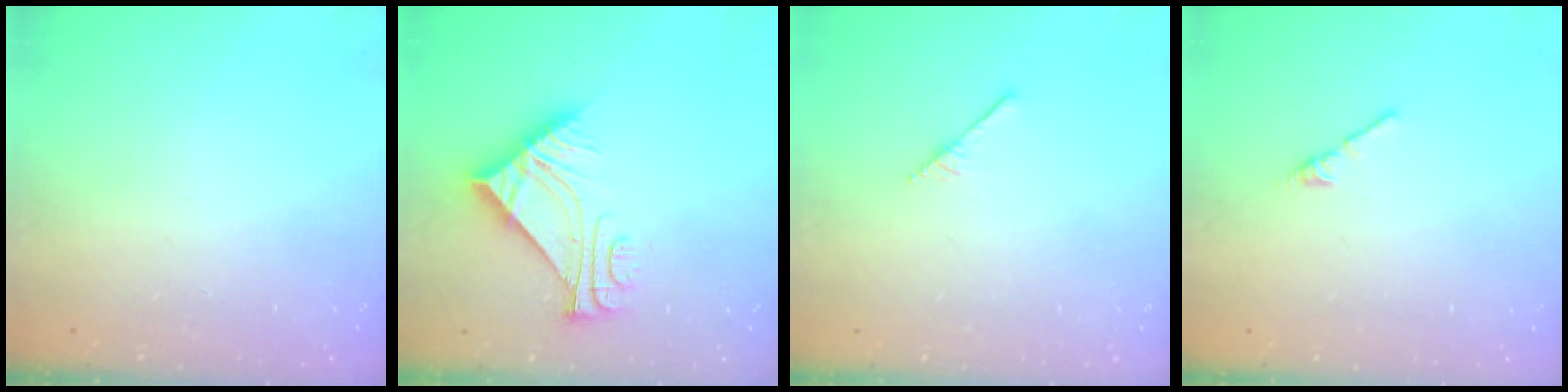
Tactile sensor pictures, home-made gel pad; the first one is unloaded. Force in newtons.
{"total": 9.3, "press": 9.3, "slide": 0.5}
{"total": 2.9, "press": 2.9, "slide": 0.2}
{"total": 2.7, "press": 2.7, "slide": 0.7}